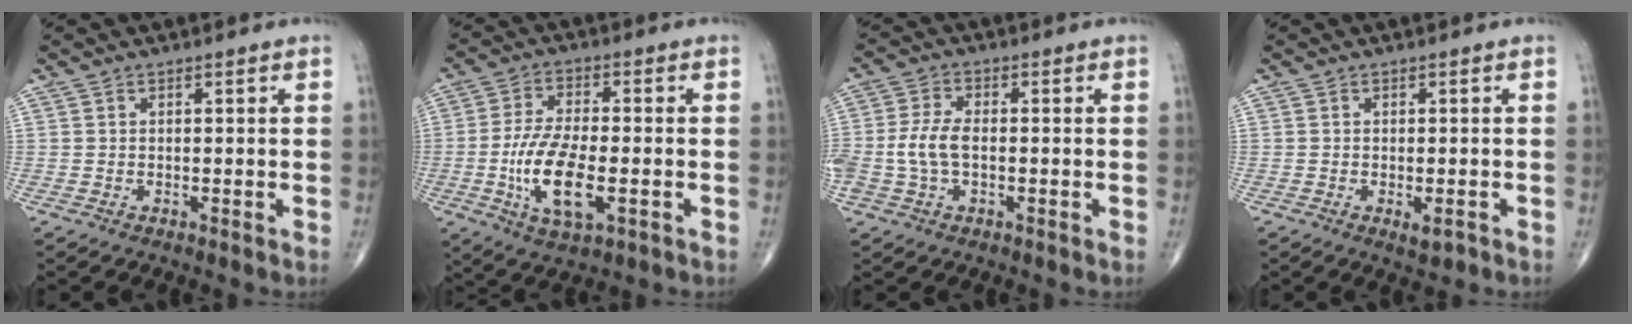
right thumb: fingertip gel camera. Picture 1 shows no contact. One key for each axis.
{"total": 12.4, "fx": -2.9, "fy": 5.1, "fz": 10.9, "tx": -0.209, "ty": 0.003, "tz": -0.052}
{"total": 6.1, "fx": -0.9, "fy": 3.4, "fz": 4.9, "tx": -0.119, "ty": 0.014, "tz": -0.019}
{"total": 2.1, "fx": -1.0, "fy": 0.8, "fz": 1.7, "tx": -0.021, "ty": -0.002, "tz": -0.013}